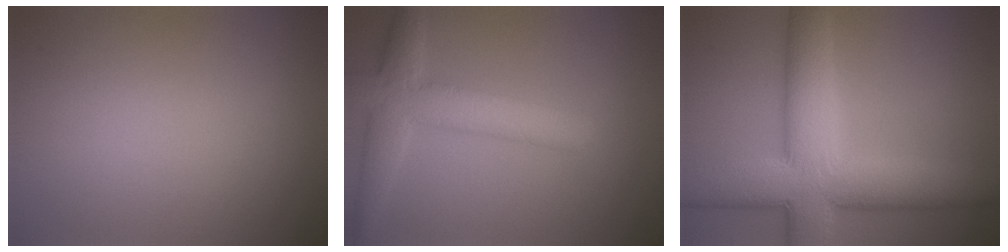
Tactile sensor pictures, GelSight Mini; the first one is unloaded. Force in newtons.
{"total": 5.3, "press": 5.3, "slide": 0.2}
{"total": 10.9, "press": 10.9, "slide": 0.6}